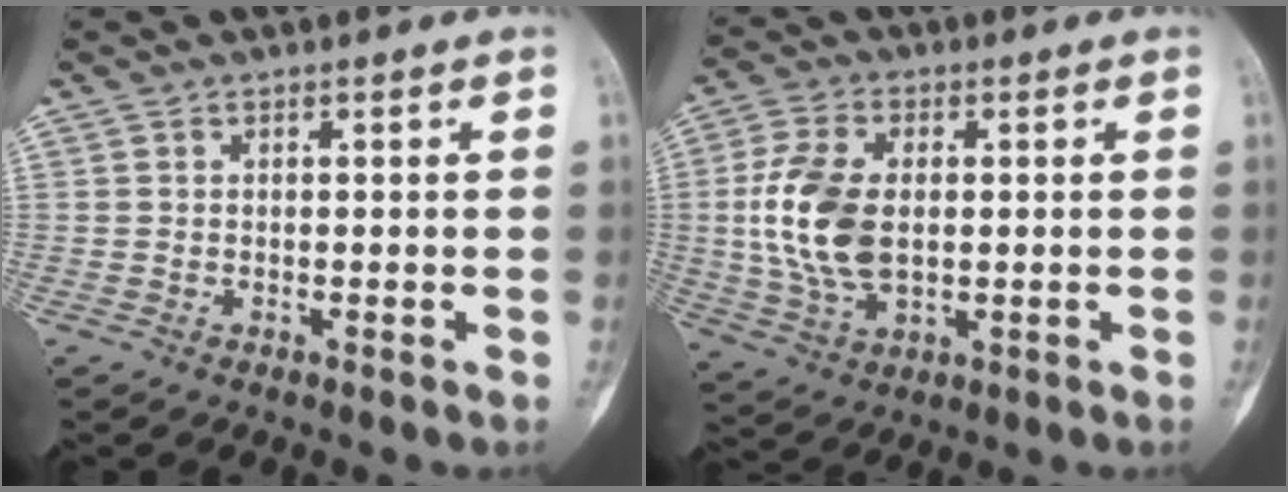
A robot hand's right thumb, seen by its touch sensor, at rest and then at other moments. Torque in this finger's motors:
{"motor_torque": [0.99, 0.96, 0.67, -0.51, 0.37]}